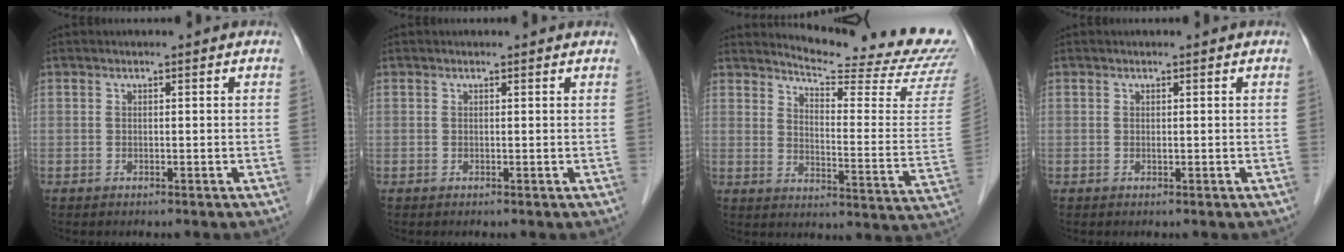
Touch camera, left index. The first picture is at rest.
{"total": 1.7, "force": [1.6, 0.2, 0.2], "torque": [-0.012, 0.004, 0.013]}
{"total": 19.8, "force": [19.0, -0.4, 5.6], "torque": [-0.090, -0.129, 0.225]}
{"total": 0.6, "force": [0.5, 0.0, 0.4], "torque": [-0.009, 0.002, 0.008]}